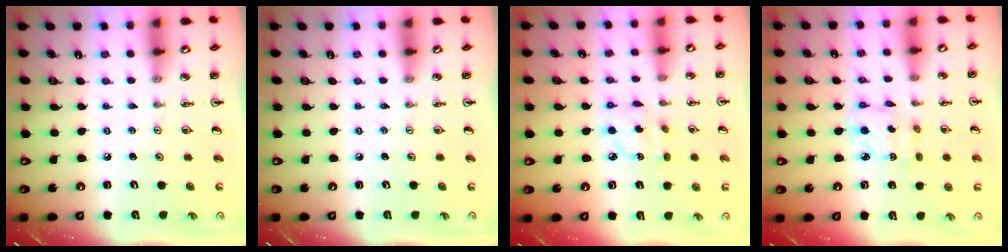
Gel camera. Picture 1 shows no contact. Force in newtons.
{"total": 0.0}
{"total": 6.8, "press": 6.8, "slide": 0.1}
{"total": 3.9, "press": 3.9, "slide": 0.2}